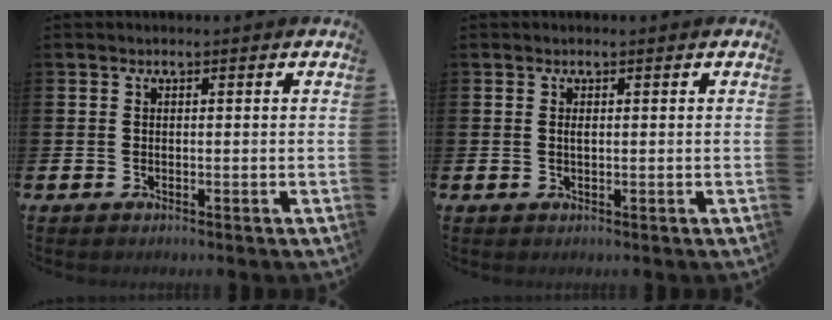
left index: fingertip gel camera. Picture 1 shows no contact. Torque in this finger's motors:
{"motor_torque": [0.15, 0.28, -0.04, 0.00]}